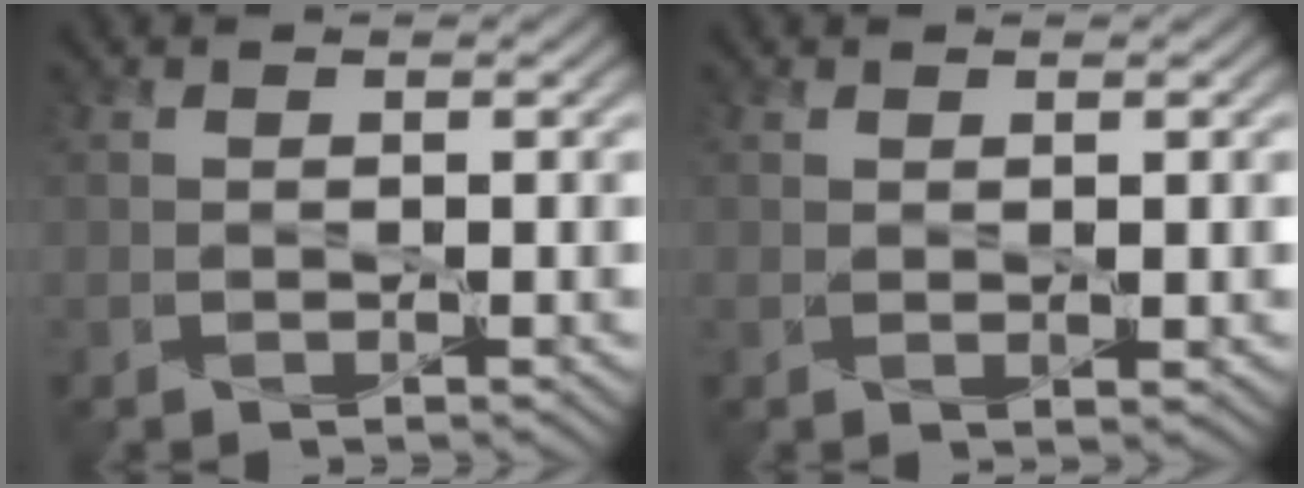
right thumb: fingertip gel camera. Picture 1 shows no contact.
{"total": 1.0, "force": [0.4, 0.1, 0.9], "torque": [-0.015, 0.002, 0.008]}